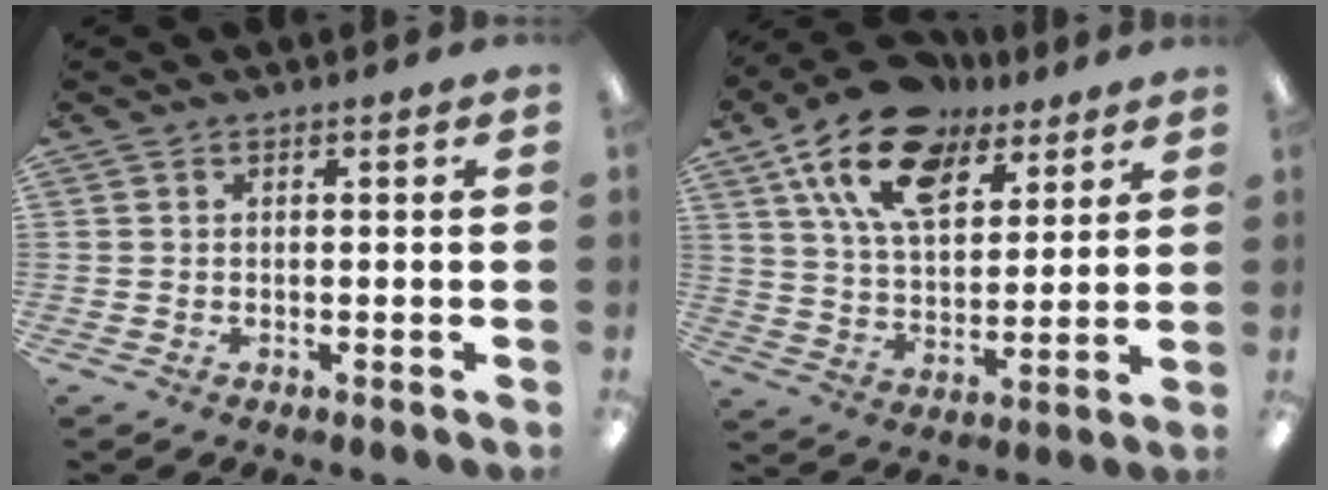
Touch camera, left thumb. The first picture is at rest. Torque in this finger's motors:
{"motor_torque": [0.81, 0.81, 1.38, -1.38, 0.13]}